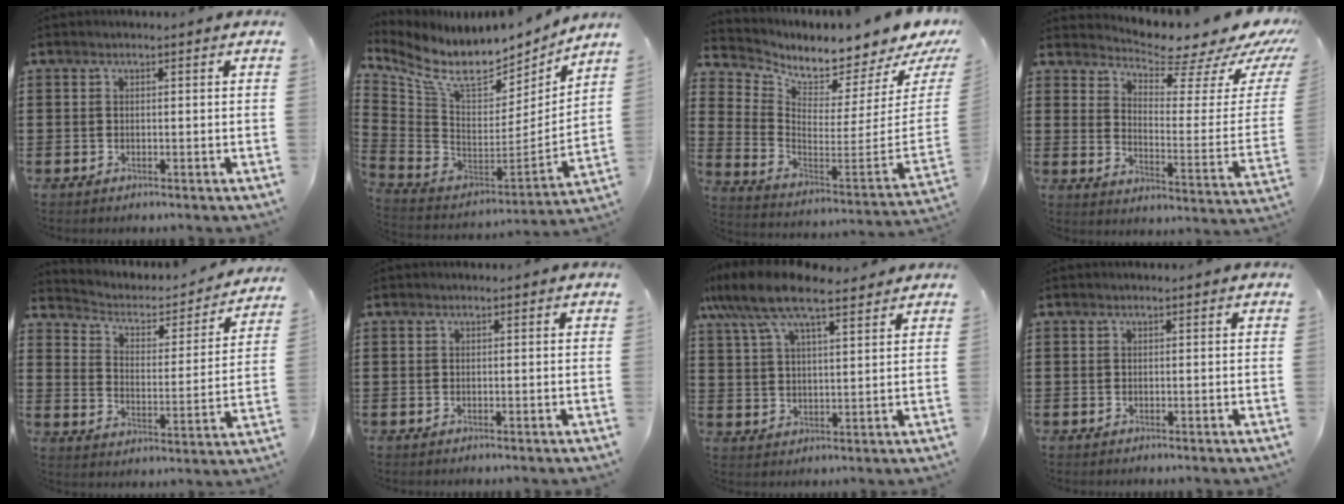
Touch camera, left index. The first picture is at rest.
{"total": 11.1, "force": [8.8, 3.7, 5.7], "torque": [-0.143, -0.069, 0.155]}
{"total": 3.5, "force": [3.3, 0.5, 1.0], "torque": [-0.033, -0.069, 0.047]}
{"total": 6.6, "force": [5.9, 1.3, 2.5], "torque": [-0.056, -0.057, 0.098]}
{"total": 2.7, "force": [2.0, 1.5, 1.0], "torque": [-0.037, -0.015, 0.022]}
{"total": 0.0}
{"total": 10.1, "force": [7.8, 2.6, 5.8], "torque": [-0.135, -0.012, 0.142]}
{"total": 0.0}